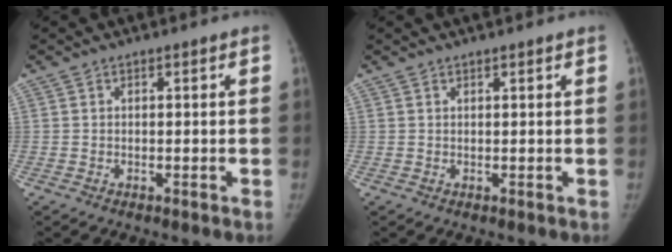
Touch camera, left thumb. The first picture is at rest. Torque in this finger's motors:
{"motor_torque": [0.26, -0.12, -0.02, -0.46, 0.01]}